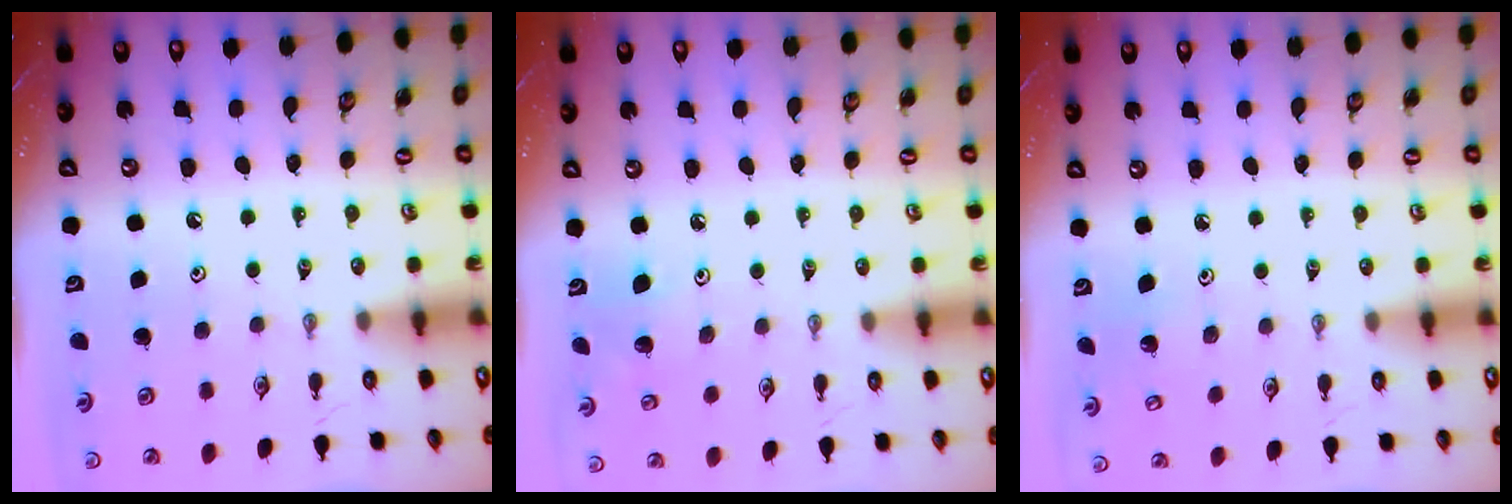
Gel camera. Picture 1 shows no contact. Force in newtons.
{"total": 6.6, "press": 6.5, "slide": 1.2}
{"total": 3.3, "press": 3.3, "slide": 0.3}